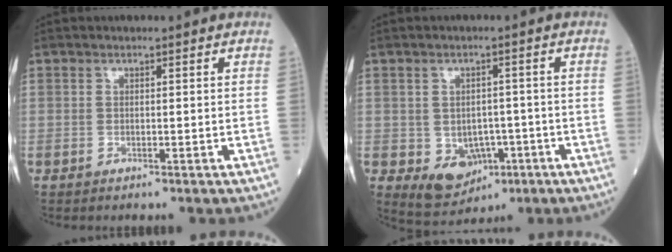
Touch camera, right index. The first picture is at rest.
{"total": 6.6, "force": [-2.3, 4.9, 3.9], "torque": [-0.061, 0.002, -0.021]}